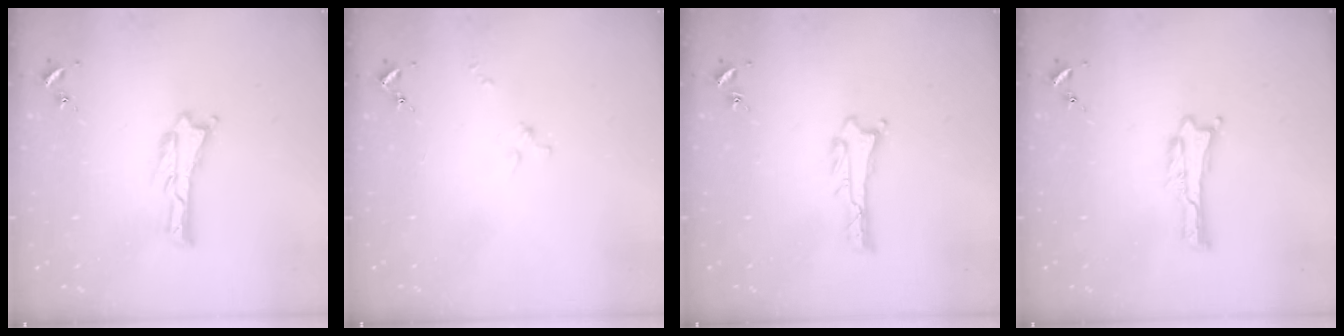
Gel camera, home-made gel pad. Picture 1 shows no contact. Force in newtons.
{"total": 1.3, "press": 1.2, "slide": 0.1}
{"total": 0.8, "press": 0.7, "slide": 0.1}
{"total": 0.0}